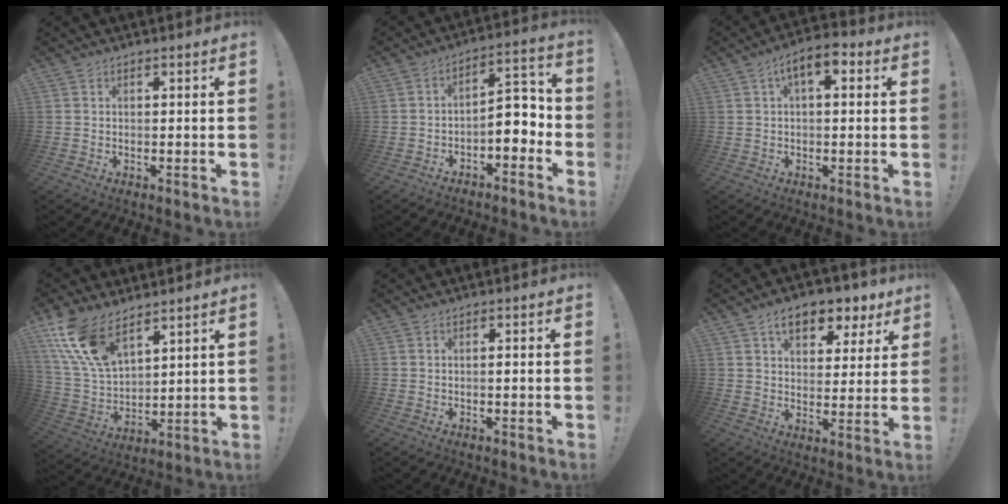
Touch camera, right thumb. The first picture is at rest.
{"total": 7.9, "force": [-3.0, 4.6, 5.7], "torque": [-0.067, 0.015, -0.051]}
{"total": 7.1, "force": [2.5, 2.9, 5.9], "torque": [-0.091, -0.006, 0.042]}
{"total": 15.1, "force": [10.1, 7.1, 8.6], "torque": [-0.200, -0.058, 0.194]}
{"total": 0.8, "force": [-0.4, -0.1, 0.6], "torque": [-0.012, 0.000, -0.008]}
{"total": 10.6, "force": [6.1, 5.8, 6.4], "torque": [-0.083, -0.035, 0.108]}